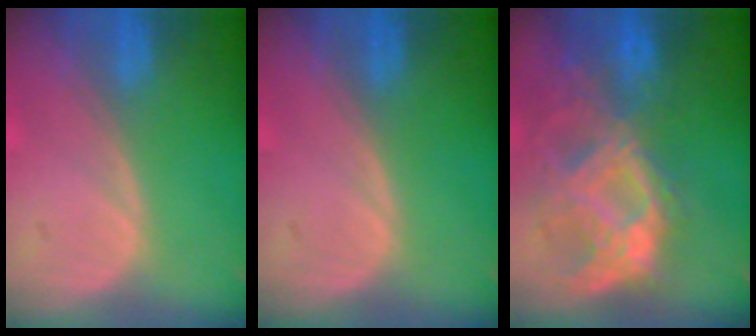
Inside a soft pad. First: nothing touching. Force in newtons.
{"total": 0.0}
{"total": 10.1, "press": 9.0, "slide": 4.7}